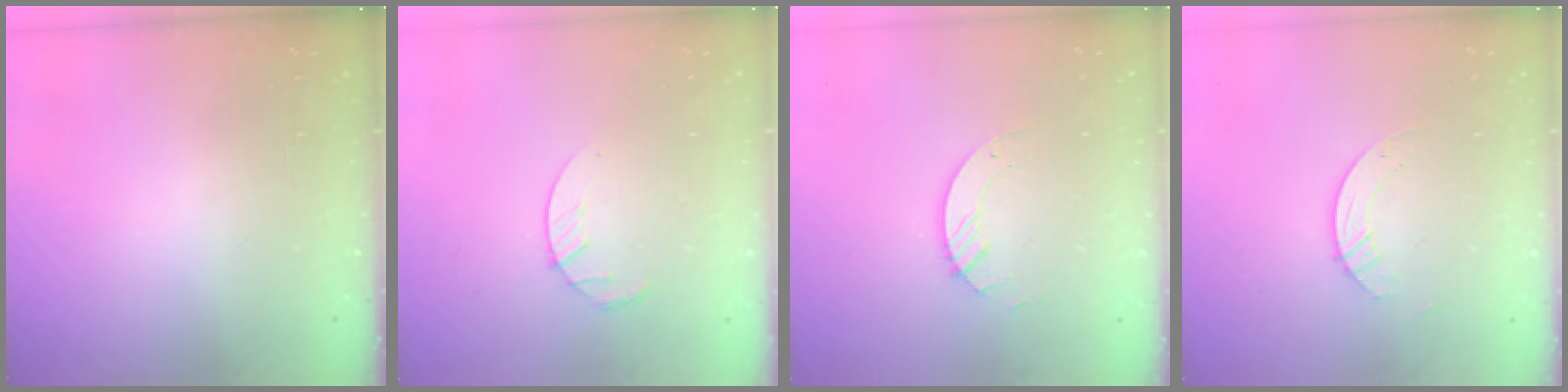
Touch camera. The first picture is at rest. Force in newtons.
{"total": 4.0, "press": 4.0, "slide": 0.6}
{"total": 2.8, "press": 2.8, "slide": 0.3}
{"total": 2.8, "press": 2.8, "slide": 0.2}